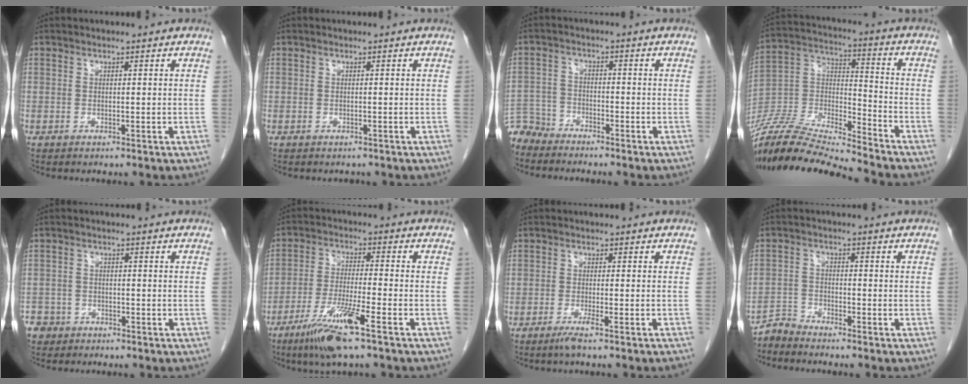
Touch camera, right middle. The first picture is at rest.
{"total": 0.0}
{"total": 5.1, "force": [-5.0, 1.1, -0.4], "torque": [0.012, -0.004, -0.101]}
{"total": 19.2, "force": [-18.0, -0.1, 6.8], "torque": [-0.143, 0.007, -0.332]}
{"total": 3.8, "force": [-2.8, 2.5, -0.2], "torque": [0.004, 0.009, -0.055]}
{"total": 10.0, "force": [-6.1, -0.1, 7.9], "torque": [-0.161, -0.026, -0.115]}
{"total": 3.0, "force": [-2.0, -0.7, 2.0], "torque": [-0.036, -0.004, -0.036]}
{"total": 2.9, "force": [-2.8, -0.3, -0.6], "torque": [0.017, -0.016, -0.057]}